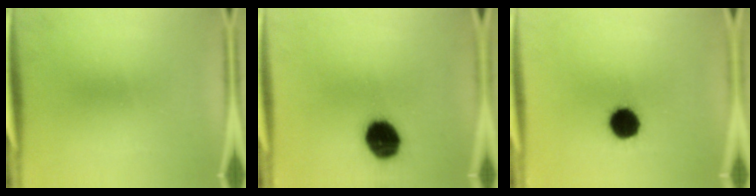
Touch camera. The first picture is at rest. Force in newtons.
{"total": 13.1}
{"total": 10.5}